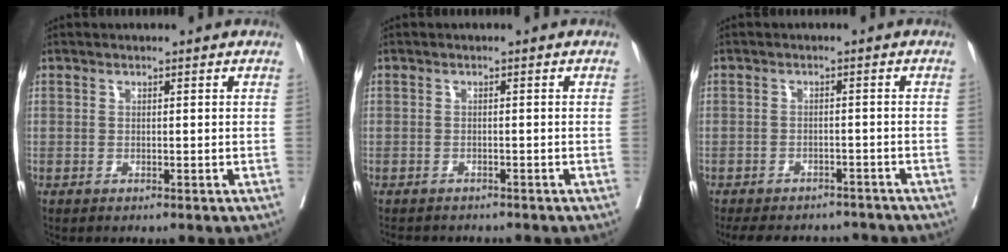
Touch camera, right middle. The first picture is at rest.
{"total": 5.3, "force": [-4.8, 1.8, 1.5], "torque": [-0.016, -0.002, -0.063]}
{"total": 11.5, "force": [-10.1, 4.4, 3.0], "torque": [-0.050, 0.008, -0.124]}